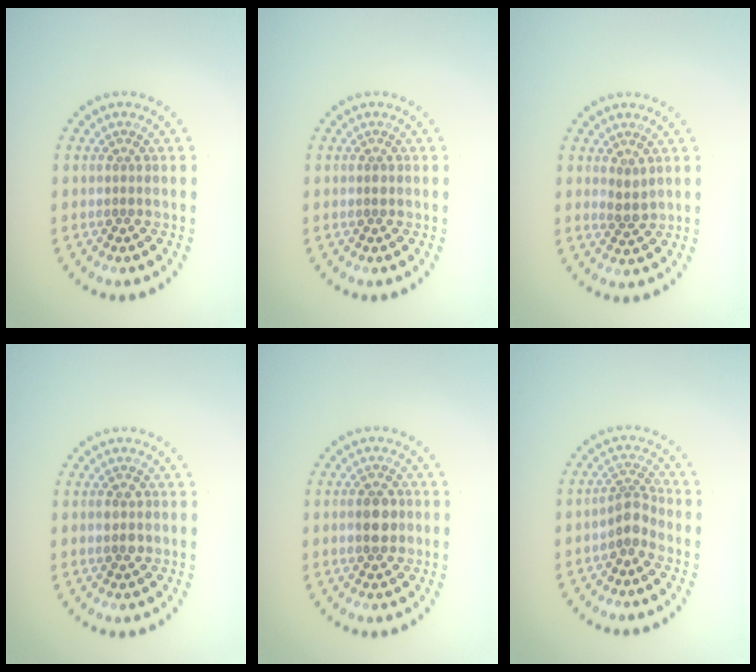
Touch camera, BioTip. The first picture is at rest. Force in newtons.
{"total": 0.6, "press": 0.6, "slide": 0.1}
{"total": 1.4, "press": 1.1, "slide": 0.8}
{"total": 1.8, "press": 1.8, "slide": 0.0}
{"total": 3.2, "press": 3.2, "slide": 0.2}
{"total": 2.4, "press": 1.9, "slide": 1.5}